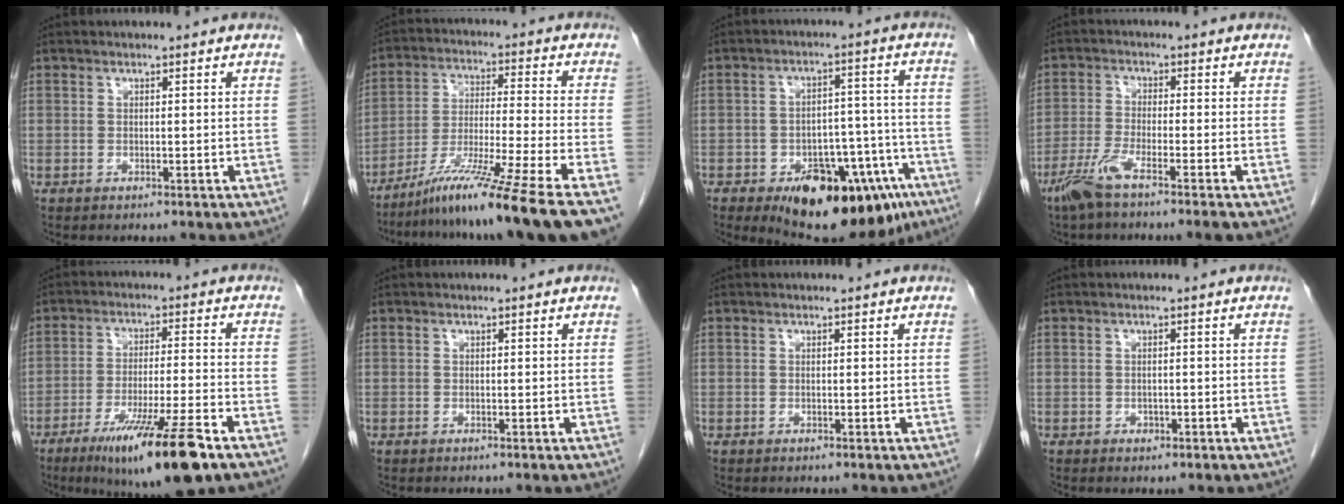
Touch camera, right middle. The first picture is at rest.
{"total": 15.1, "force": [-10.9, -2.9, 10.1], "torque": [-0.180, -0.040, -0.183]}
{"total": 21.8, "force": [-12.6, 10.0, 14.7], "torque": [-0.169, 0.022, -0.169]}
{"total": 5.5, "force": [-3.9, -0.2, 3.9], "torque": [-0.084, -0.012, -0.085]}
{"total": 14.0, "force": [-8.6, 0.5, 11.1], "torque": [-0.181, -0.033, -0.139]}
{"total": 0.0}
{"total": 0.0}
{"total": 0.9, "force": [-0.5, 0.7, 0.4], "torque": [-0.008, 0.002, -0.004]}